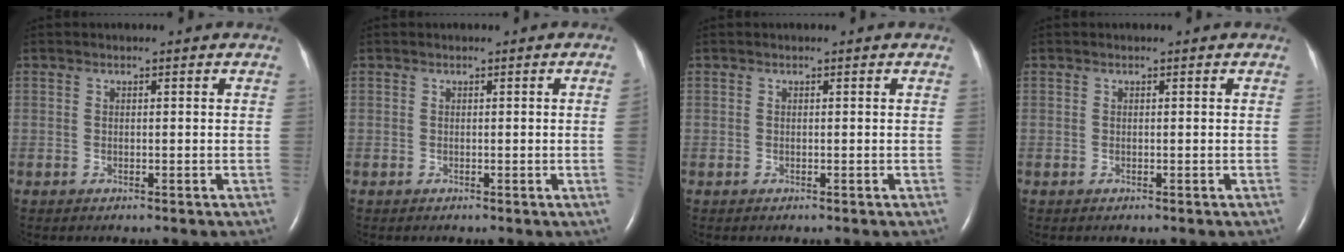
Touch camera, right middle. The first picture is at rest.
{"total": 1.5, "force": [-0.1, -0.7, 1.3], "torque": [-0.014, -0.001, -0.001]}
{"total": 0.0}
{"total": 0.0}